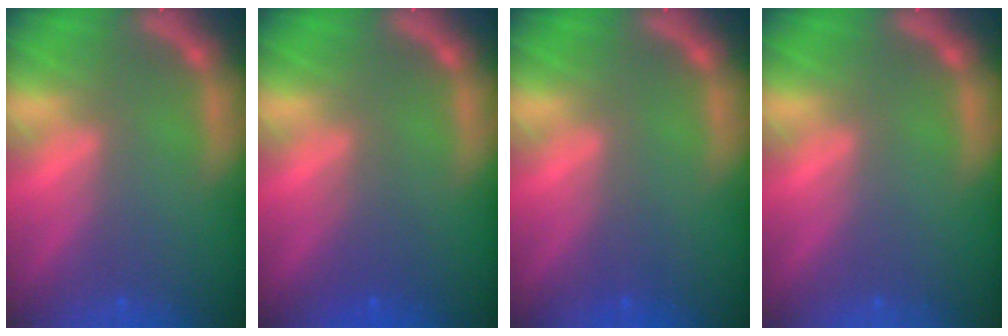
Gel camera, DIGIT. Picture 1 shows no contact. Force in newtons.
{"total": 2.0}
{"total": 1.0}
{"total": 0.0}